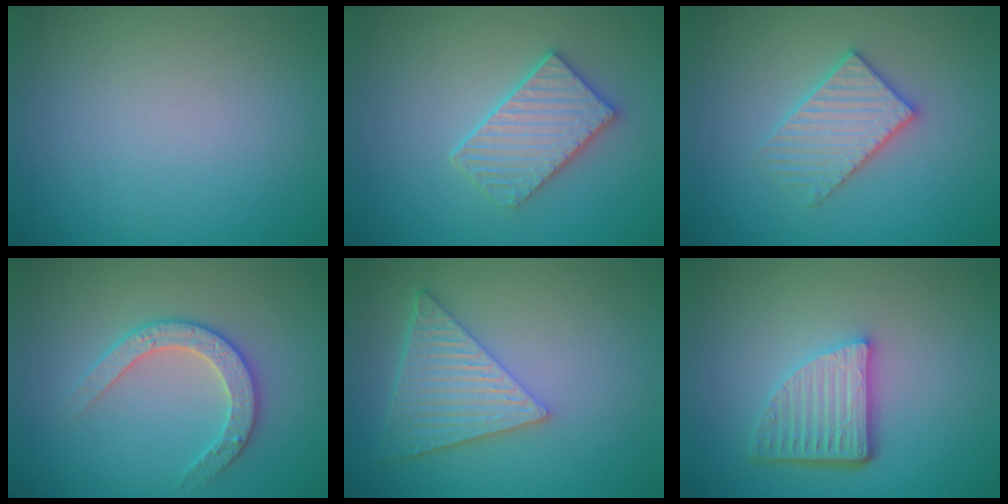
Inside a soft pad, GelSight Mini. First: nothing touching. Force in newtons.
{"total": 3.4, "press": 3.3, "slide": 0.8}
{"total": 3.7, "press": 3.6, "slide": 0.6}
{"total": 2.8, "press": 2.7, "slide": 0.6}
{"total": 6.1, "press": 4.6, "slide": 4.0}
{"total": 5.0, "press": 3.5, "slide": 3.6}